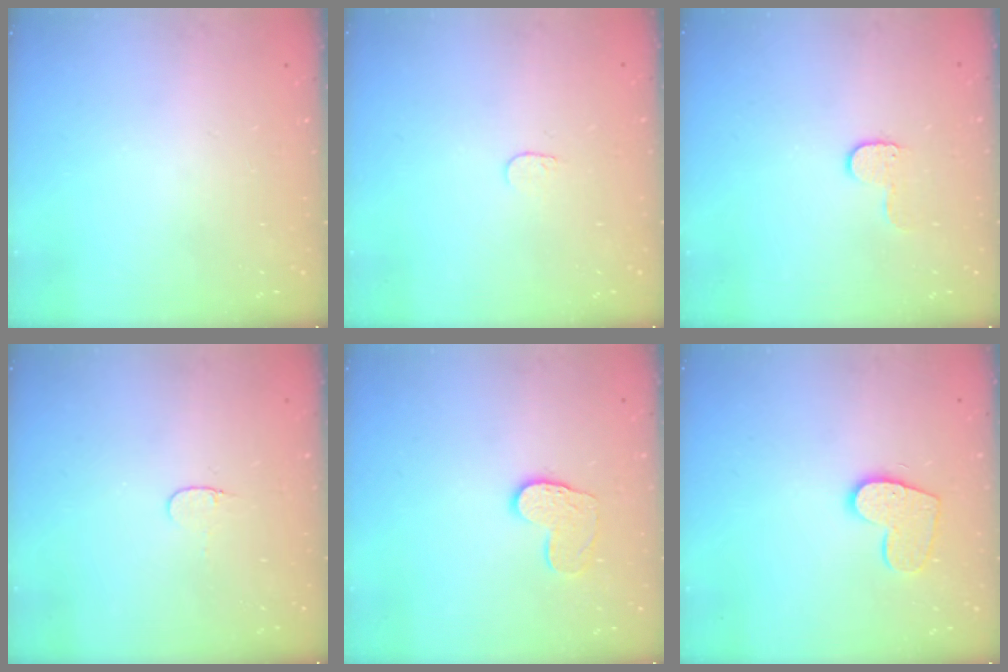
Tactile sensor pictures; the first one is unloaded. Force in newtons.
{"total": 3.7, "press": 3.6, "slide": 0.3}
{"total": 5.1, "press": 5.0, "slide": 0.5}
{"total": 3.3, "press": 3.3, "slide": 0.4}
{"total": 8.8, "press": 8.8, "slide": 0.7}
{"total": 10.6, "press": 10.5, "slide": 0.8}